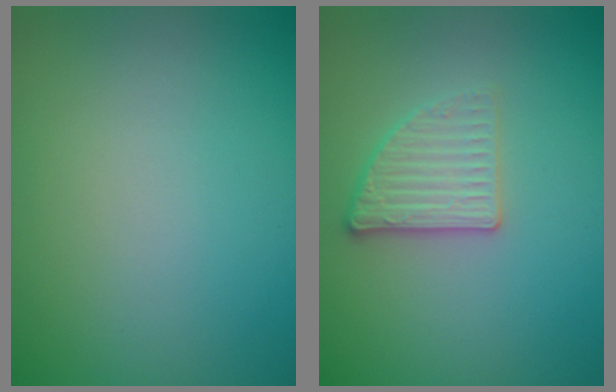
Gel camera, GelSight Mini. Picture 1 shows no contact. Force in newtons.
{"total": 2.6, "press": 2.4, "slide": 1.0}